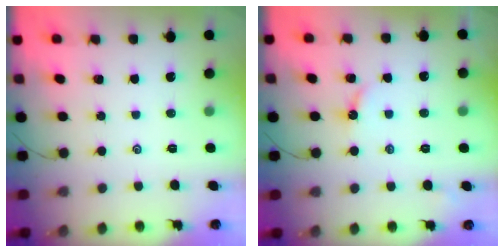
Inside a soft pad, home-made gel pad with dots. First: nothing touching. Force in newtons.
{"total": 2.8, "press": 2.8, "slide": 0.2}